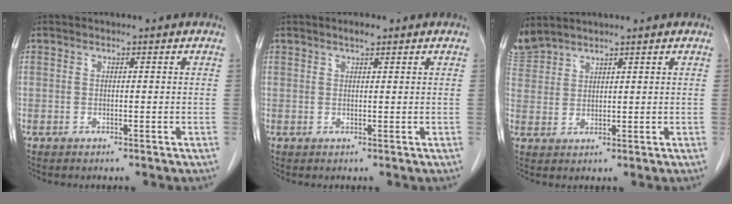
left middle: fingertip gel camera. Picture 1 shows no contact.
{"total": 1.4, "force": [1.1, 0.2, 0.8], "torque": [-0.019, 0.001, 0.019]}
{"total": 3.6, "force": [3.6, 0.4, 0.1], "torque": [-0.014, 0.015, 0.080]}